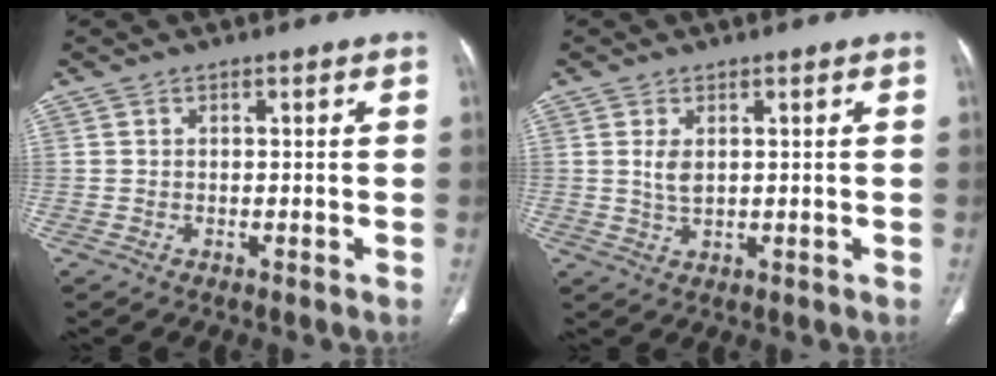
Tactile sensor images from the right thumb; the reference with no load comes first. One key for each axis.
{"total": 3.0, "fx": 0.8, "fy": 1.6, "fz": 2.4, "tx": -0.047, "ty": -0.007, "tz": 0.022}